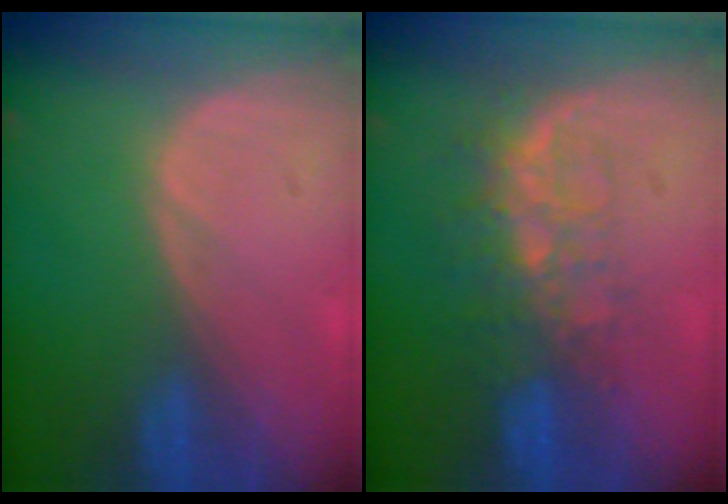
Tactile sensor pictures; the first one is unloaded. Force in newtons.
{"total": 8.3, "press": 6.8, "slide": 4.7}